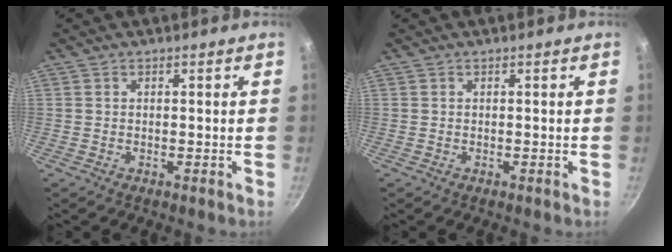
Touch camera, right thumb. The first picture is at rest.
{"total": 0.0}